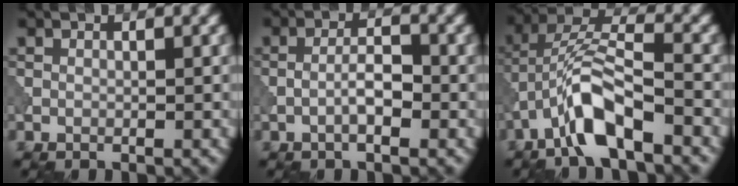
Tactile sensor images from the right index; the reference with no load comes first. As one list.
[{"total": 2.3, "force": [-0.9, 0.6, 2.0], "torque": [-0.038, 0.009, -0.020]}, {"total": 6.9, "force": [-3.7, 2.0, 5.5], "torque": [-0.106, 0.014, -0.075]}]